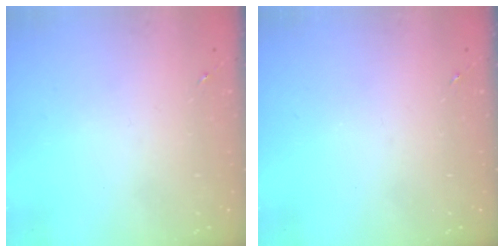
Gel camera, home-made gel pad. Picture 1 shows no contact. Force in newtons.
{"total": 0.0}